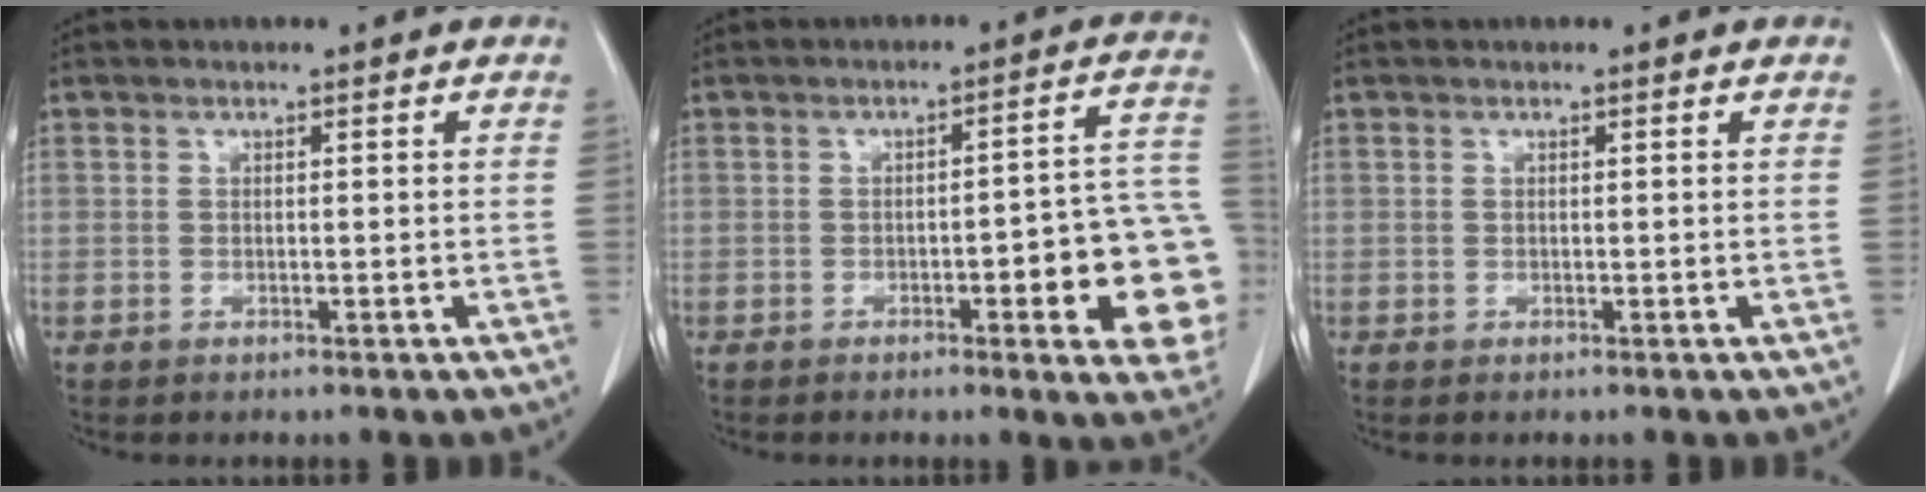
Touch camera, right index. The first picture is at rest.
{"total": 13.9, "force": [-3.9, 2.8, 13.0], "torque": [-0.093, 0.025, -0.041]}
{"total": 0.0}